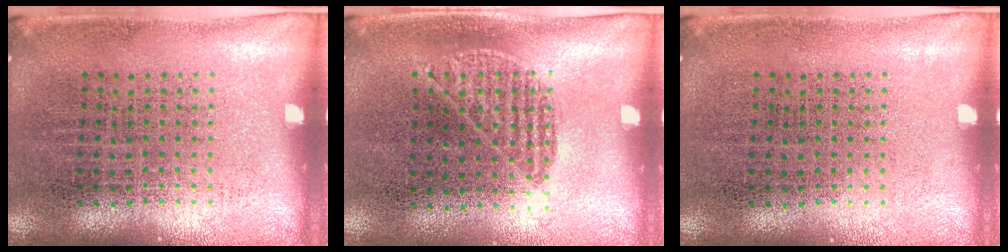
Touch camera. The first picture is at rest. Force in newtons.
{"total": 1.0, "press": 0.7, "slide": 0.7}
{"total": 0.0}